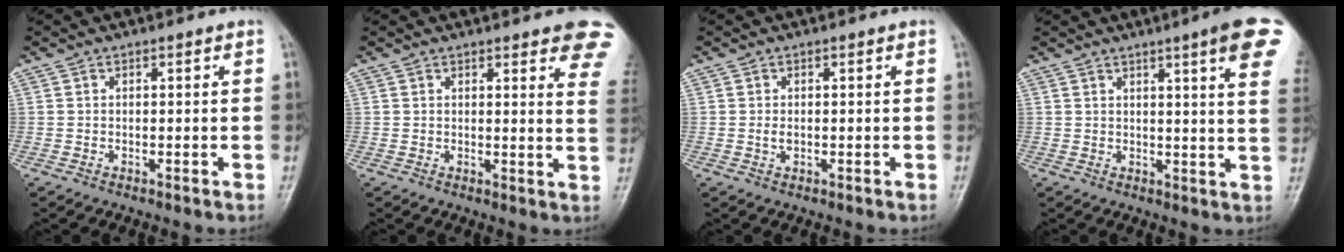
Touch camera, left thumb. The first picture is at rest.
{"total": 11.1, "force": [7.6, 2.8, 7.7], "torque": [-0.059, -0.030, 0.071]}
{"total": 1.1, "force": [-0.1, 0.7, 0.8], "torque": [-0.014, 0.002, -0.002]}
{"total": 12.4, "force": [6.6, 1.1, 10.5], "torque": [-0.118, -0.021, 0.069]}